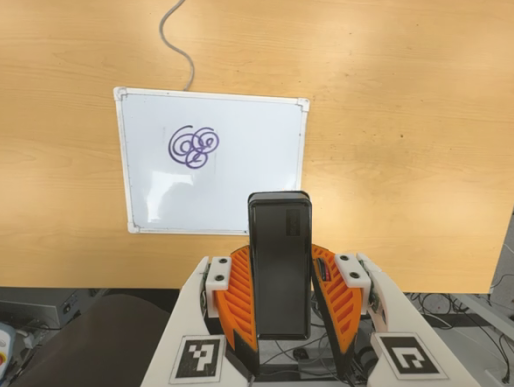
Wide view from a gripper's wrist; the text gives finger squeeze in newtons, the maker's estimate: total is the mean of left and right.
{"total": 6.7, "left": 5.3, "right": 8.0}